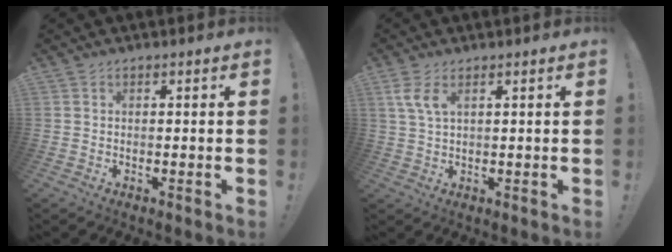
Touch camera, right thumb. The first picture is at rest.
{"total": 5.2, "force": [2.3, 1.9, 4.3], "torque": [-0.083, 0.001, 0.042]}